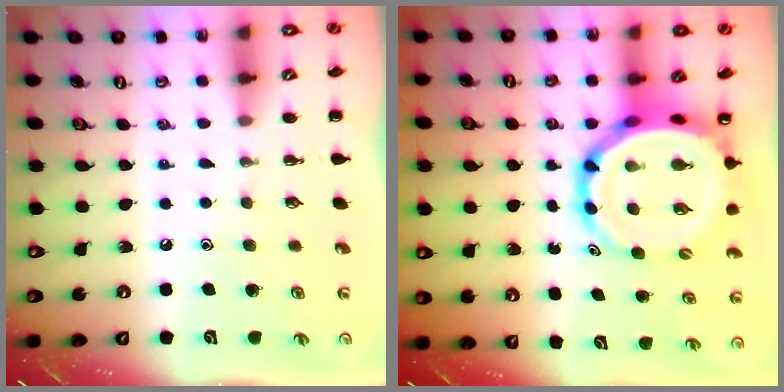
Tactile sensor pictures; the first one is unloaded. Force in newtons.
{"total": 11.7, "press": 11.2, "slide": 3.3}